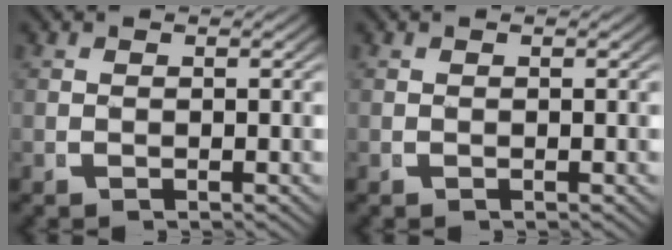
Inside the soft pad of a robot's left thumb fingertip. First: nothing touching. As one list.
[{"total": 0.0}]